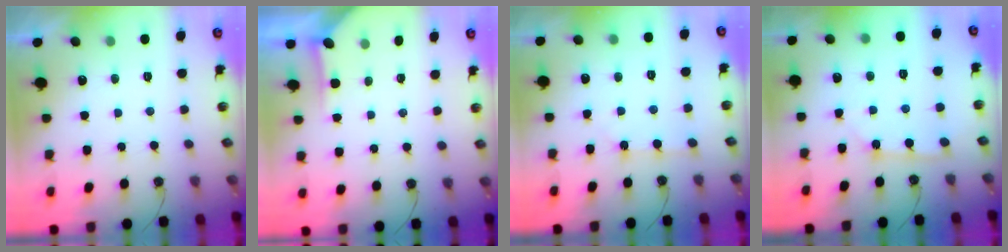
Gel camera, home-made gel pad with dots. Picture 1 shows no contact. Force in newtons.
{"total": 2.2, "press": 2.2, "slide": 0.3}
{"total": 1.3, "press": 1.2, "slide": 0.2}
{"total": 2.0, "press": 2.0, "slide": 0.3}